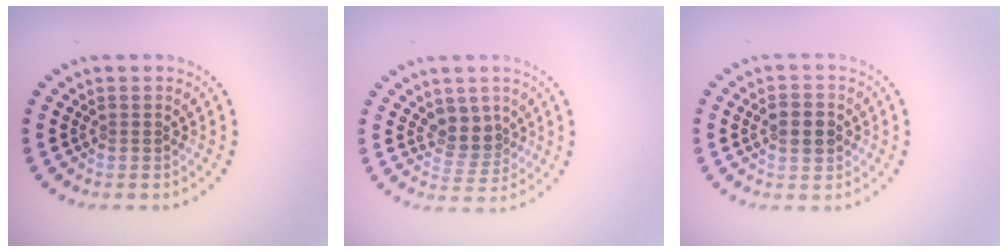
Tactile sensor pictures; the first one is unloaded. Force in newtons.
{"total": 2.8, "press": 2.2, "slide": 1.6}
{"total": 2.6, "press": 2.6, "slide": 0.1}